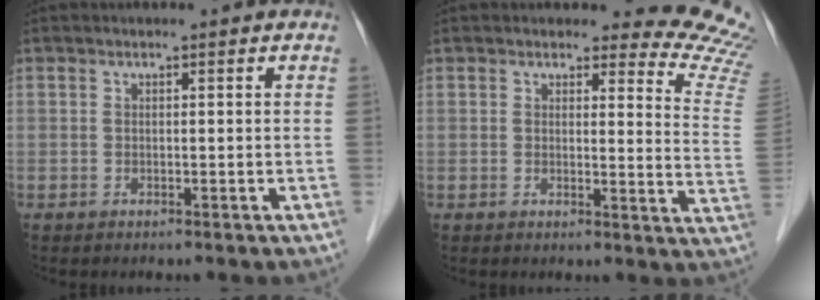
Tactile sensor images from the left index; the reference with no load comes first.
{"total": 10.6, "force": [10.5, 1.4, 1.2], "torque": [0.020, -0.112, 0.072]}